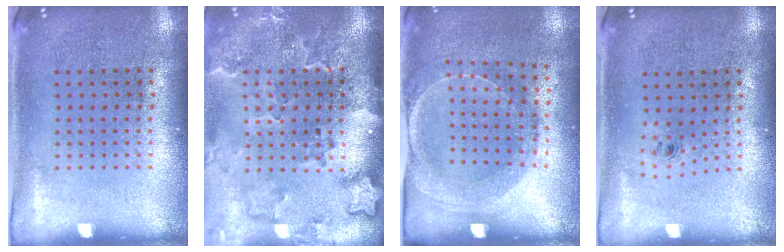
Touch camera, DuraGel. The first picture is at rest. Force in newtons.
{"total": 2.9, "press": 2.3, "slide": 1.8}
{"total": 1.5, "press": 1.5, "slide": 0.4}
{"total": 0.5, "press": 0.2, "slide": 0.5}